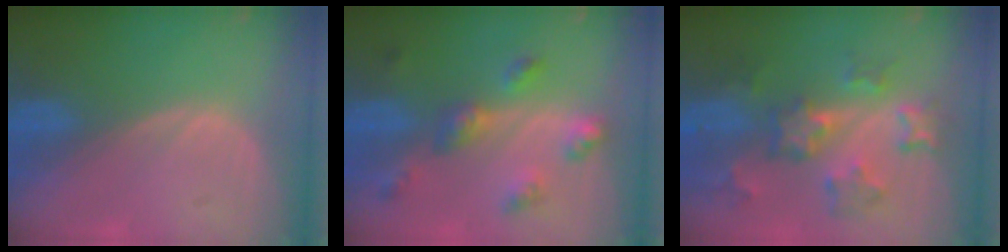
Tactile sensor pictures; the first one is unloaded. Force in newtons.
{"total": 6.0, "press": 5.8, "slide": 1.5}
{"total": 8.8, "press": 7.8, "slide": 4.0}